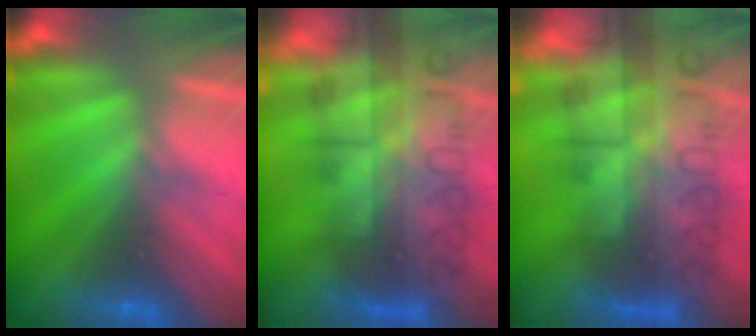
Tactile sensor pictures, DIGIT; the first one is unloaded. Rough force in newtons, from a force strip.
{"total": 7.7}
{"total": 7.7}